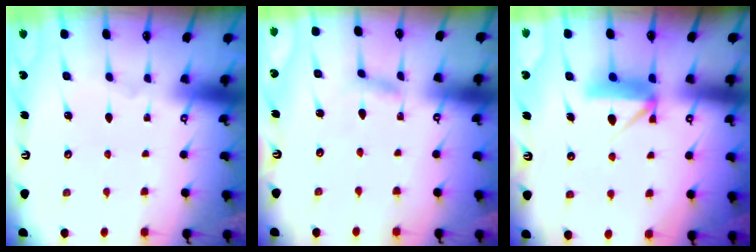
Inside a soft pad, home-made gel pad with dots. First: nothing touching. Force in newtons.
{"total": 2.9, "press": 2.9, "slide": 0.3}
{"total": 10.1, "press": 10.1, "slide": 0.6}